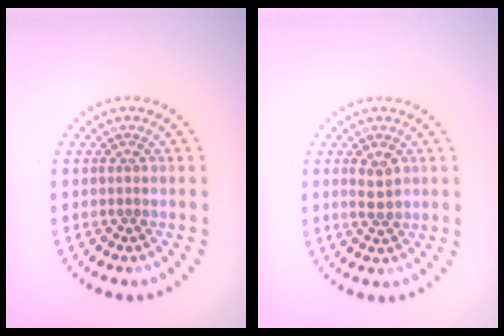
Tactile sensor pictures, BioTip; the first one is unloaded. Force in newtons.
{"total": 1.8, "press": 1.8, "slide": 0.4}